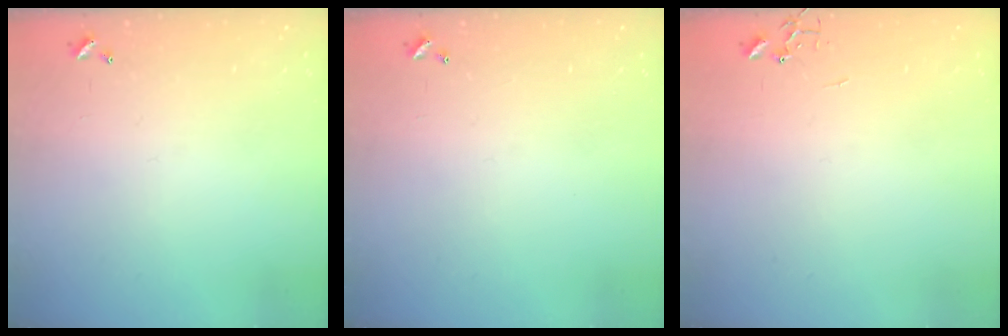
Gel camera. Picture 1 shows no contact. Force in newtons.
{"total": 0.0}
{"total": 0.0}